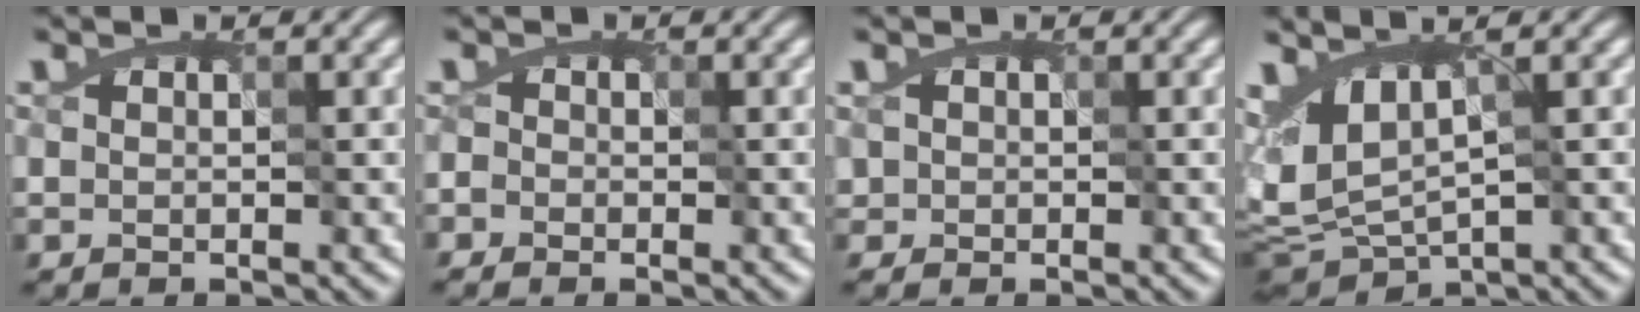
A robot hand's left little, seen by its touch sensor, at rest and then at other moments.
{"total": 1.9, "force": [0.0, 1.8, 0.8], "torque": [-0.008, 0.014, -0.010]}
{"total": 0.6, "force": [-0.2, 0.6, 0.0], "torque": [-0.004, 0.000, -0.002]}
{"total": 4.4, "force": [0.2, 2.3, 3.8], "torque": [-0.071, -0.006, 0.003]}